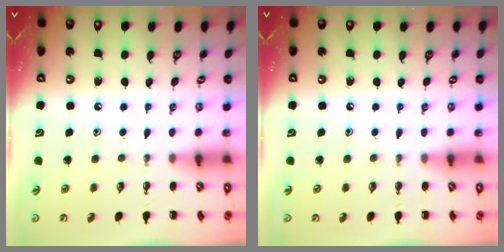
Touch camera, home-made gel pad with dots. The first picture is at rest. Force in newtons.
{"total": 0.0}